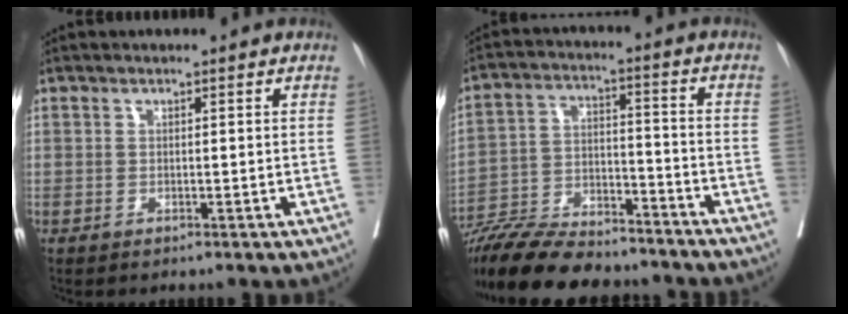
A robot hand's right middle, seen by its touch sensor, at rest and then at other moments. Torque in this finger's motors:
{"motor_torque": [1.07, -1.07, 0.27, 0.15]}